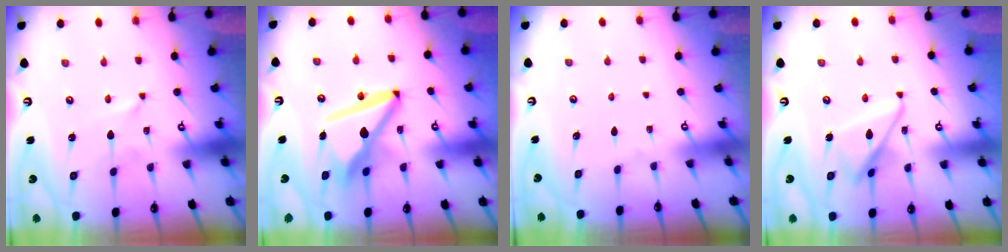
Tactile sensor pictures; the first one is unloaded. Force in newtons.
{"total": 14.1, "press": 14.0, "slide": 1.6}
{"total": 0.0}
{"total": 13.8, "press": 13.8, "slide": 1.3}